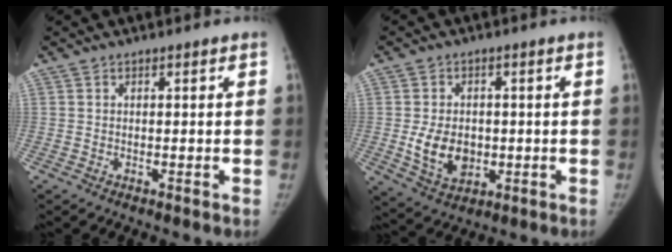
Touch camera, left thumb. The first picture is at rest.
{"total": 8.5, "force": [-0.9, 6.2, 5.7], "torque": [-0.080, -0.007, -0.002]}